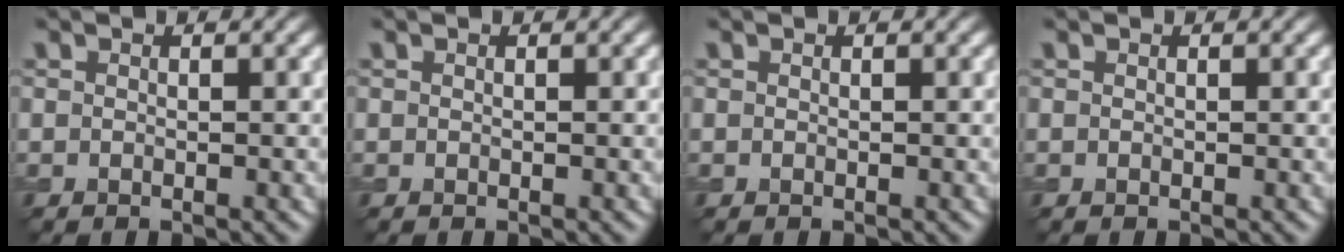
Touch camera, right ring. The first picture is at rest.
{"total": 0.0}
{"total": 0.0}
{"total": 0.0}